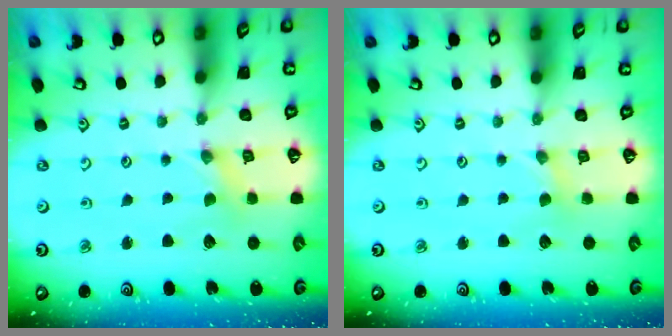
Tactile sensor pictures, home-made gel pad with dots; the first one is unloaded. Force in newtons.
{"total": 0.9, "press": 0.9, "slide": 0.2}